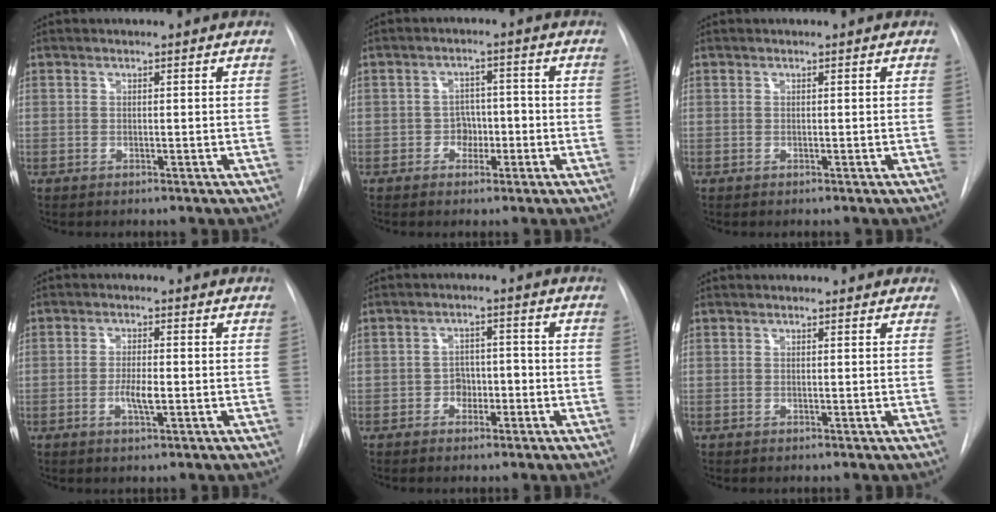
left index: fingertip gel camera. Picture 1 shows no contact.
{"total": 3.4, "force": [-1.2, 2.6, 1.9], "torque": [-0.020, 0.010, -0.020]}
{"total": 0.0}
{"total": 3.3, "force": [-0.8, 0.7, 3.1], "torque": [-0.059, -0.002, -0.013]}
{"total": 3.7, "force": [-1.3, 2.8, 2.1], "torque": [-0.024, 0.013, -0.020]}
{"total": 2.6, "force": [2.3, 1.1, 0.6], "torque": [-0.003, 0.010, 0.015]}